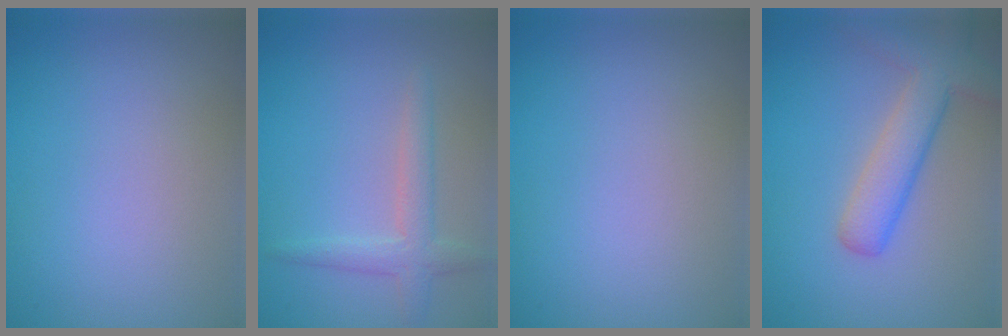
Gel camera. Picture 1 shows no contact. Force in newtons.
{"total": 2.5, "press": 2.5, "slide": 0.1}
{"total": 0.0}
{"total": 4.8, "press": 4.8, "slide": 0.3}